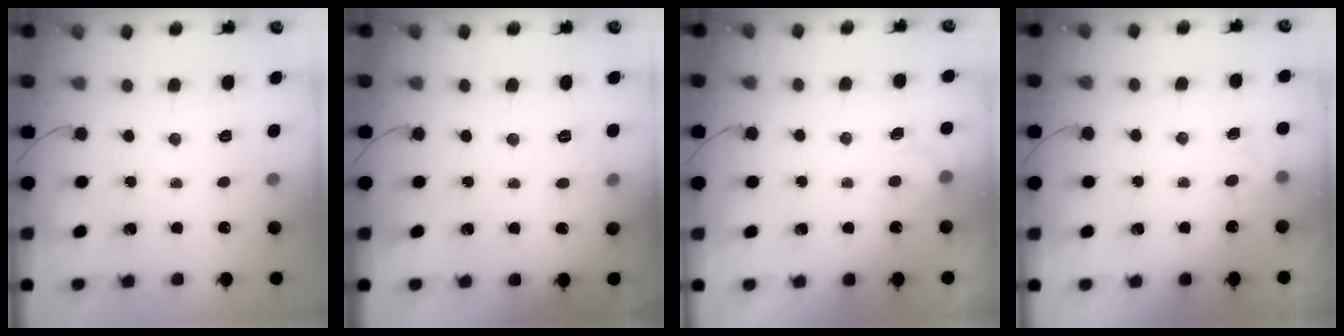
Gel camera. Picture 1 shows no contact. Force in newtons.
{"total": 4.1, "press": 3.7, "slide": 1.6}
{"total": 3.1, "press": 2.6, "slide": 1.8}
{"total": 3.2, "press": 3.0, "slide": 1.2}